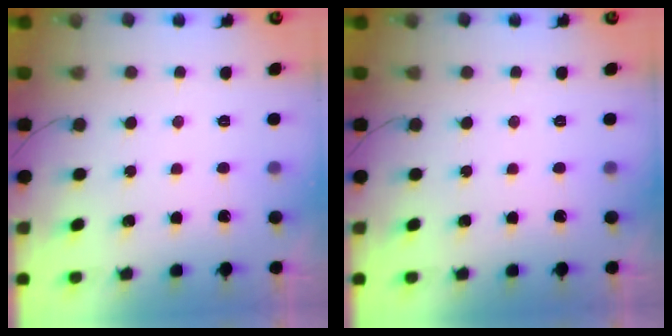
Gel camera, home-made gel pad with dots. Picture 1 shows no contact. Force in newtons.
{"total": 0.0}